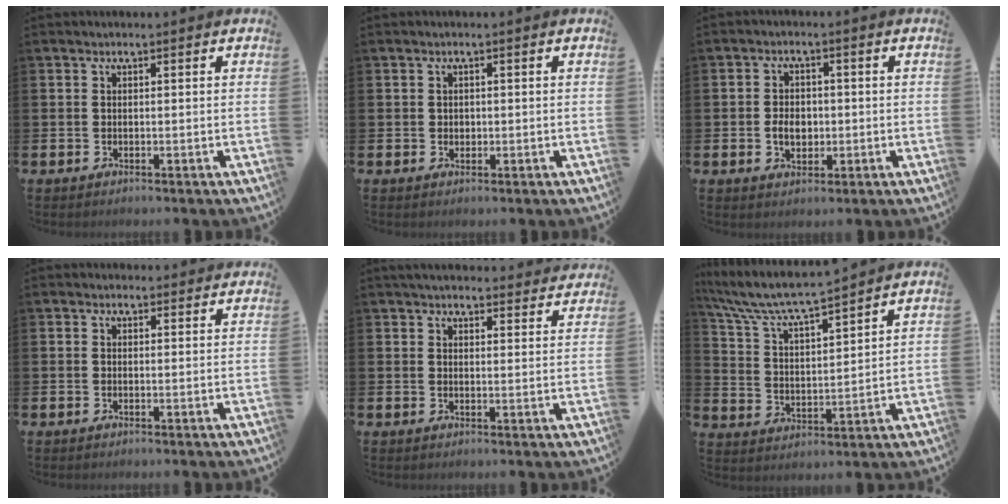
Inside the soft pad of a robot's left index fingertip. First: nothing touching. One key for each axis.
{"total": 1.0, "fx": 0.4, "fy": 0.8, "fz": 0.3, "tx": 0.004, "ty": 0.003, "tz": 0.005}
{"total": 3.6, "fx": -0.5, "fy": 2.7, "fz": 2.4, "tx": -0.031, "ty": 0.000, "tz": -0.016}
{"total": 0.9, "fx": 0.7, "fy": 0.5, "fz": 0.1, "tx": 0.008, "ty": 0.002, "tz": 0.011}
{"total": 4.2, "fx": 4.1, "fy": 0.8, "fz": 0.5, "tx": -0.007, "ty": -0.022, "tz": 0.073}
{"total": 7.1, "fx": 6.7, "fy": 0.5, "fz": 2.3, "tx": -0.074, "ty": -0.051, "tz": 0.111}